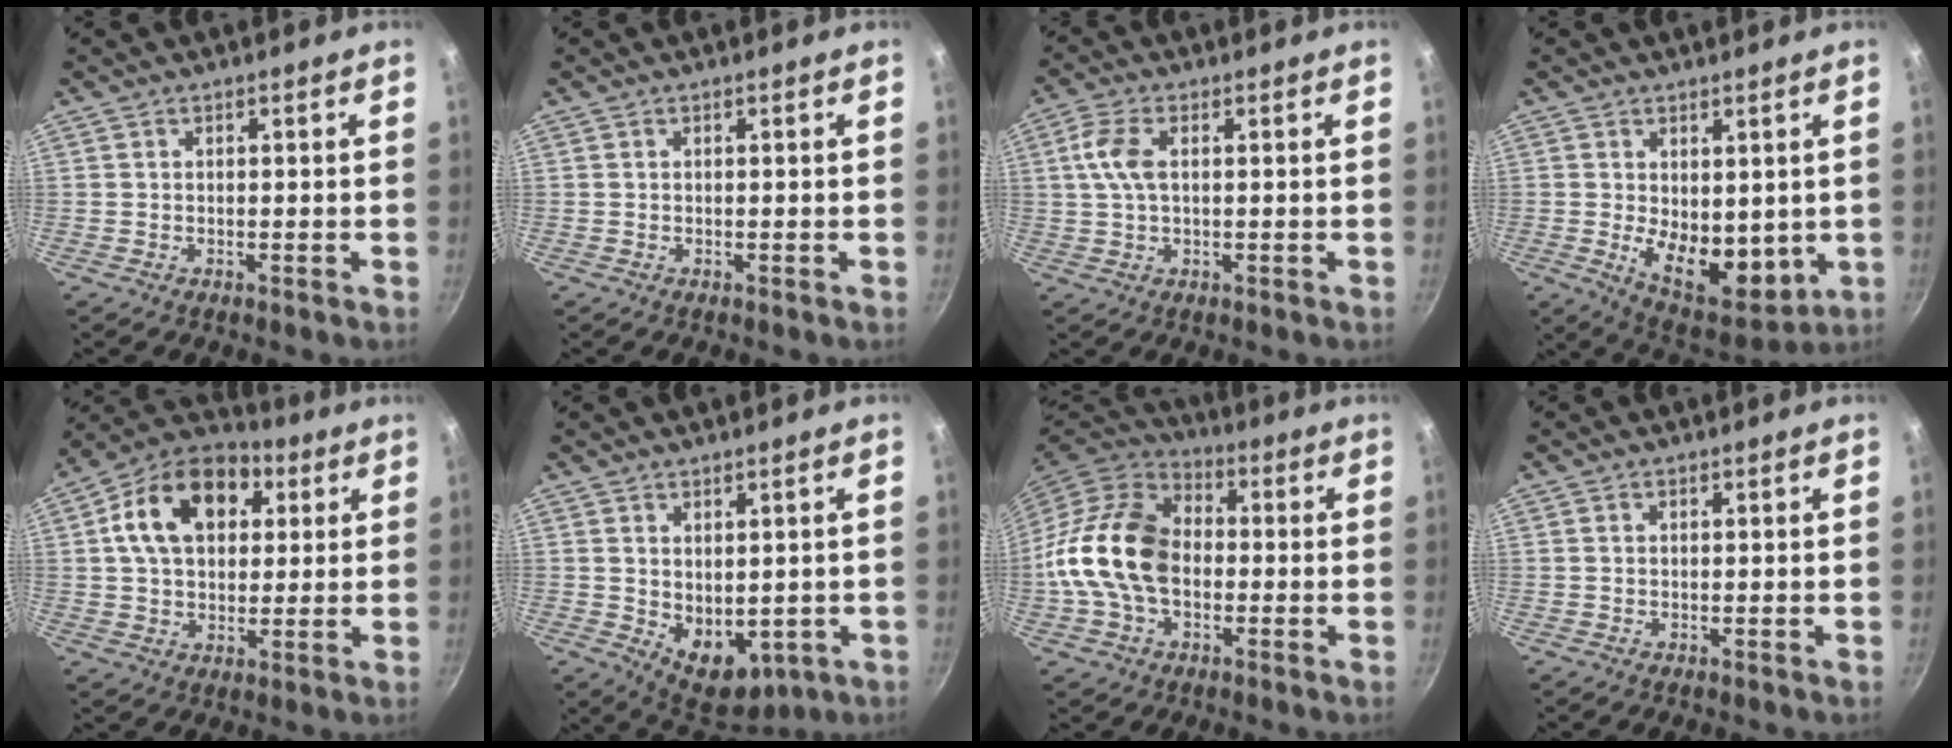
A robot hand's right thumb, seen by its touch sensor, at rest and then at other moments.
{"total": 0.0}
{"total": 5.8, "force": [1.1, 3.1, 4.8], "torque": [-0.101, 0.011, 0.018]}
{"total": 12.2, "force": [0.0, 7.2, 9.8], "torque": [-0.112, -0.035, 0.019]}
{"total": 18.0, "force": [5.0, 12.5, 11.9], "torque": [-0.180, 0.019, 0.067]}
{"total": 9.2, "force": [-0.3, 6.2, 6.8], "torque": [-0.072, -0.019, 0.019]}
{"total": 18.0, "force": [-1.6, 12.6, 12.7], "torque": [-0.216, 0.033, -0.044]}
{"total": 0.6, "force": [0.3, 0.5, 0.3], "torque": [-0.006, 0.003, 0.004]}